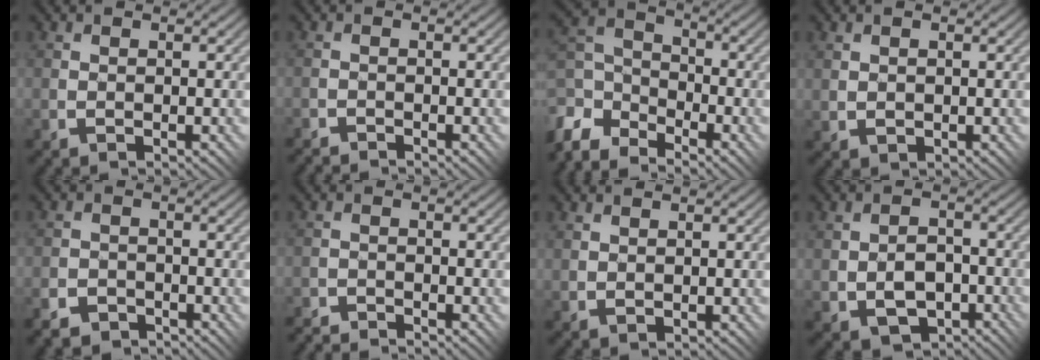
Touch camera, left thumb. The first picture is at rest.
{"total": 1.8, "force": [-1.8, 0.1, -0.5], "torque": [0.009, 0.011, -0.035]}
{"total": 7.9, "force": [-6.0, 4.1, 3.1], "torque": [-0.086, -0.003, -0.136]}
{"total": 1.5, "force": [0.4, 1.0, 1.0], "torque": [-0.021, -0.003, 0.012]}
{"total": 3.5, "force": [-2.8, 2.1, 0.7], "torque": [-0.011, 0.004, -0.051]}
{"total": 3.1, "force": [-3.1, 0.3, -0.1], "torque": [0.003, 0.006, -0.062]}
{"total": 1.2, "force": [0.9, 0.5, 0.7], "torque": [-0.021, 0.000, 0.020]}
{"total": 6.1, "force": [-1.5, 4.3, 4.0], "torque": [-0.094, -0.012, -0.027]}